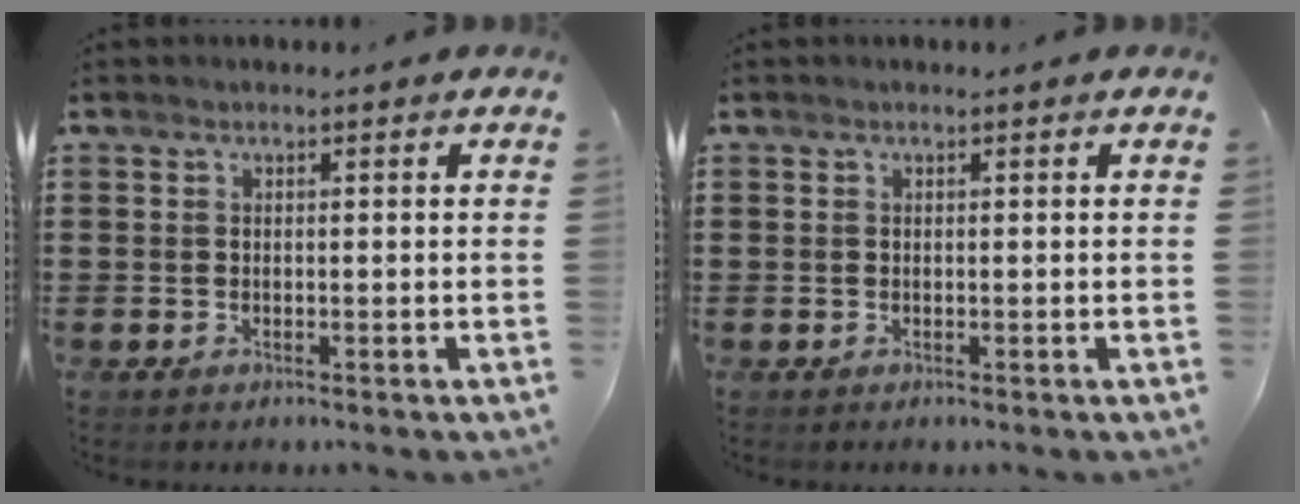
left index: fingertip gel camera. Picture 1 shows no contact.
{"total": 0.0}